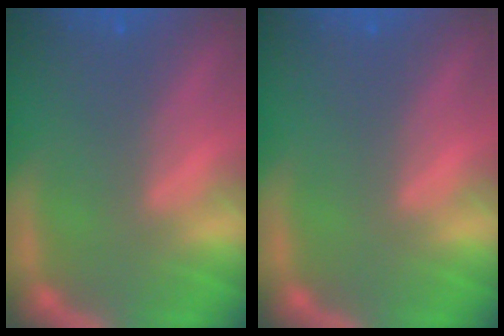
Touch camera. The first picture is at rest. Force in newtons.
{"total": 0.0}